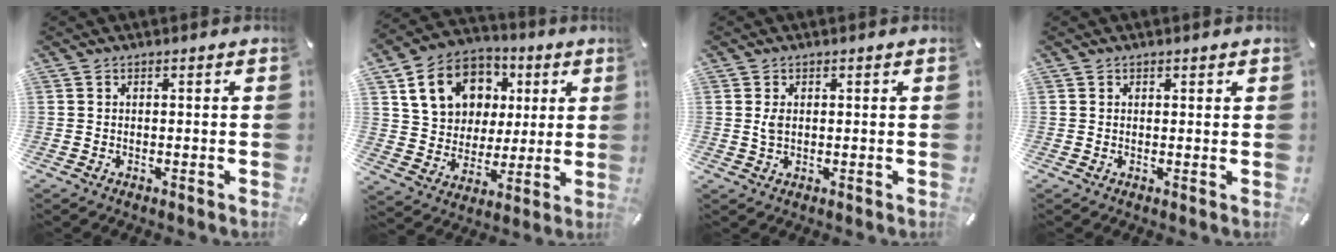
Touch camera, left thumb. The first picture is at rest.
{"total": 14.9, "force": [5.0, 12.7, 6.1], "torque": [-0.109, -0.002, 0.102]}
{"total": 2.1, "force": [0.5, 1.4, 1.5], "torque": [-0.026, 0.000, 0.006]}
{"total": 0.7, "force": [0.5, 0.5, 0.1], "torque": [0.006, -0.002, 0.007]}